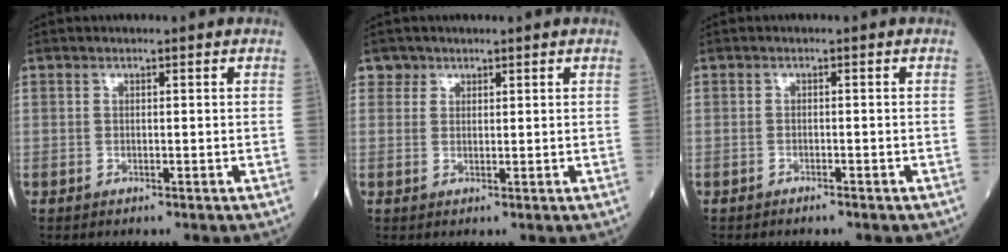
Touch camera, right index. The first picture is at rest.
{"total": 1.4, "force": [1.0, 1.0, -0.3], "torque": [0.015, 0.003, 0.012]}
{"total": 1.3, "force": [-1.1, 0.2, 0.6], "torque": [-0.015, -0.002, -0.011]}